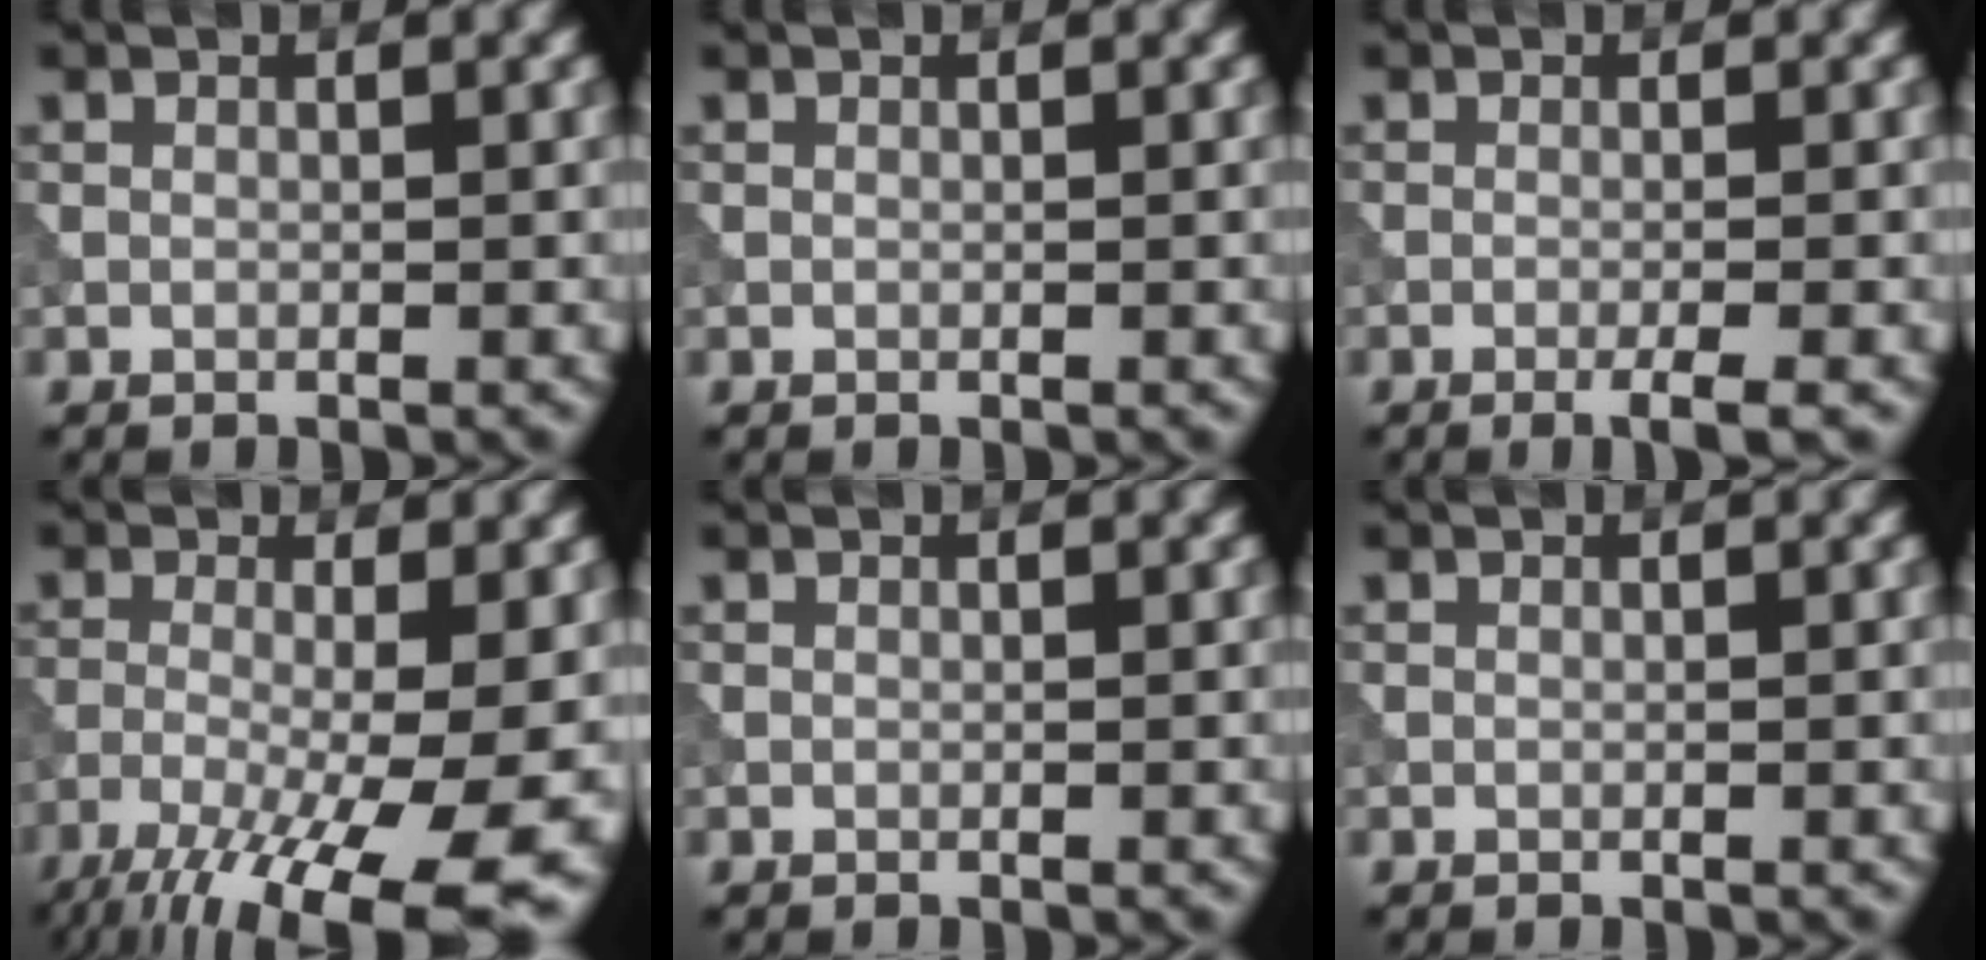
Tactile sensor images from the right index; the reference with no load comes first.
{"total": 0.0}
{"total": 2.3, "force": [-1.0, 0.4, 2.0], "torque": [-0.027, -0.001, -0.021]}
{"total": 15.1, "force": [-7.2, 4.7, 12.5], "torque": [-0.208, -0.019, -0.106]}
{"total": 0.0}
{"total": 0.0}